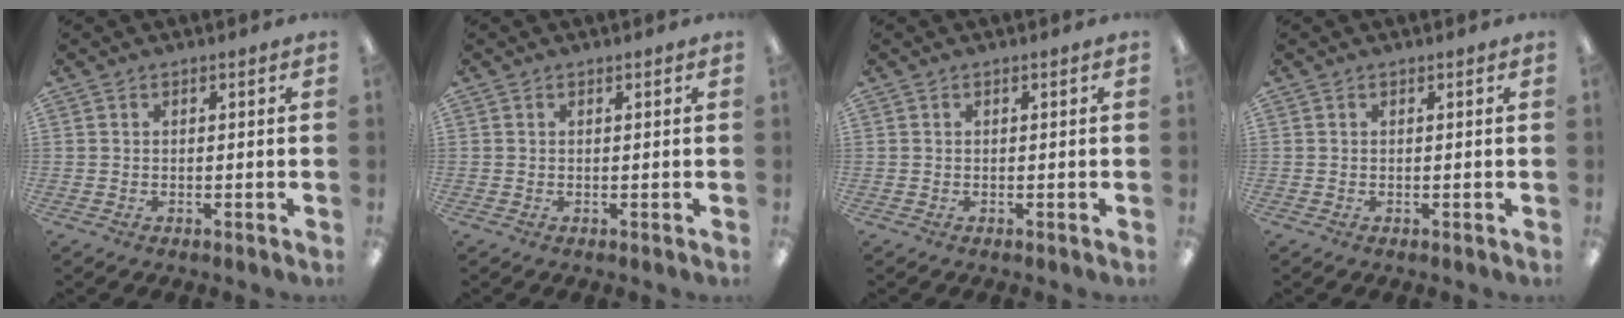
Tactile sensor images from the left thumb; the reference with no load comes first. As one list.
[{"total": 0.0}, {"total": 0.0}, {"total": 0.0}]